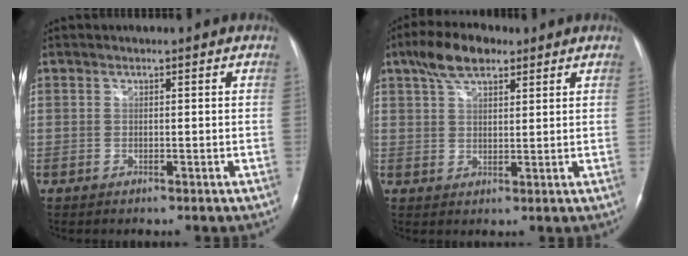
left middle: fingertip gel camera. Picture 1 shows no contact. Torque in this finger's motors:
{"motor_torque": [0.51, -0.32, -0.02, 0.05]}